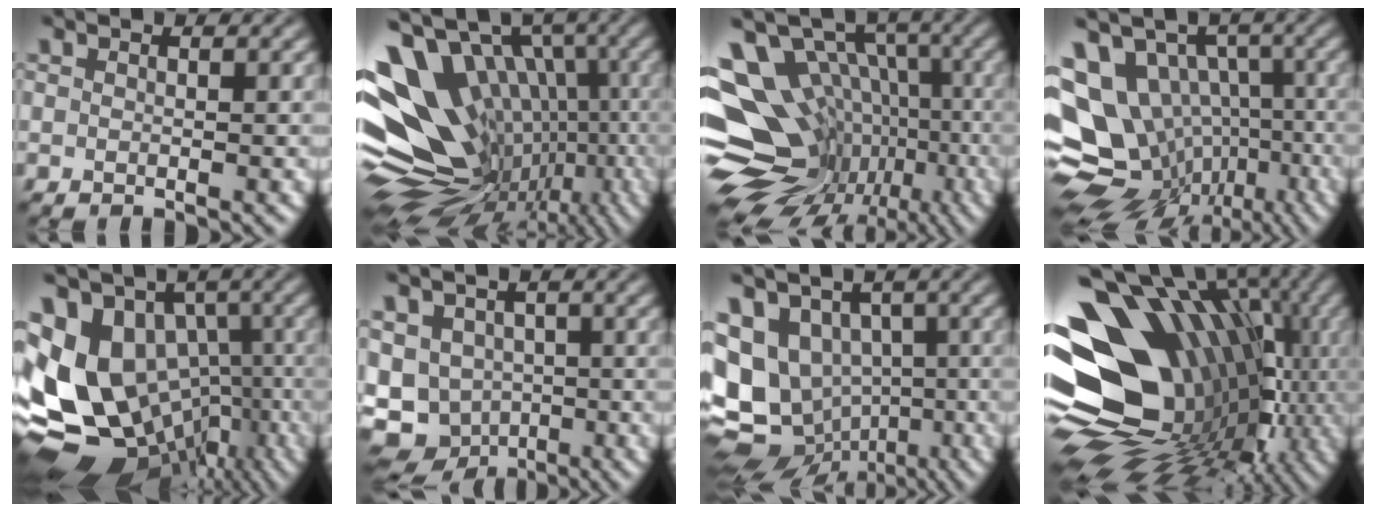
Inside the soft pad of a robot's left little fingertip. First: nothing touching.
{"total": 16.7, "force": [0.5, 11.7, 12.0], "torque": [-0.203, 0.015, 0.036]}
{"total": 14.8, "force": [-1.6, 11.9, 8.5], "torque": [-0.170, 0.008, 0.004]}
{"total": 13.2, "force": [-3.0, 10.5, 7.4], "torque": [-0.141, -0.004, -0.022]}
{"total": 15.1, "force": [-2.7, 11.6, 9.3], "torque": [-0.186, -0.007, -0.027]}
{"total": 8.8, "force": [-2.7, 7.3, 4.1], "torque": [-0.078, -0.028, -0.040]}
{"total": 12.7, "force": [-0.1, 10.1, 7.7], "torque": [-0.141, -0.025, 0.030]}
{"total": 18.3, "force": [-0.4, 13.9, 12.0], "torque": [-0.190, 0.011, 0.004]}